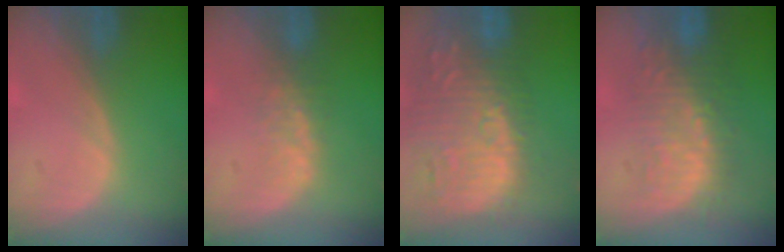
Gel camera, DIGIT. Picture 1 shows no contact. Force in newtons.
{"total": 2.7, "press": 2.7, "slide": 0.6}
{"total": 15.5, "press": 13.1, "slide": 8.3}
{"total": 9.2, "press": 8.9, "slide": 2.1}